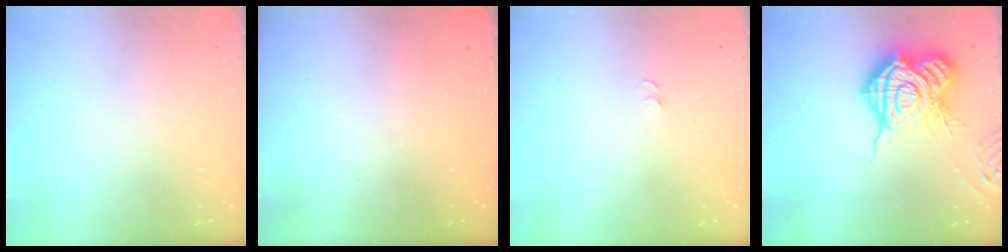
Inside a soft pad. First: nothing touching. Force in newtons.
{"total": 2.4, "press": 2.3, "slide": 0.7}
{"total": 3.4, "press": 3.4, "slide": 0.3}
{"total": 18.9, "press": 18.8, "slide": 1.3}